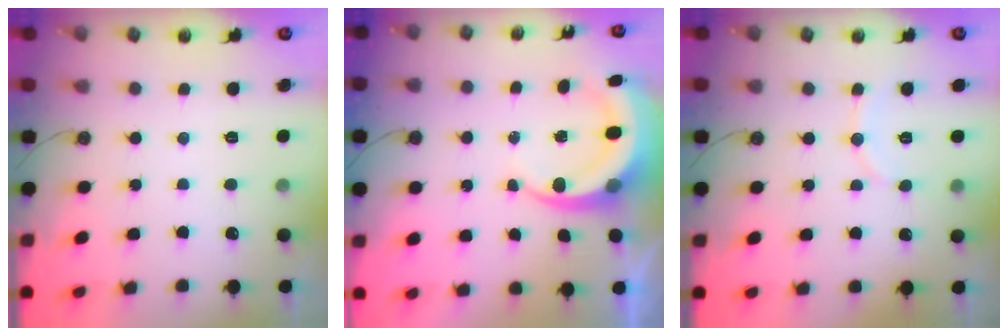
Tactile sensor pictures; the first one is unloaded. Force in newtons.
{"total": 7.4, "press": 7.4, "slide": 0.8}
{"total": 5.3, "press": 5.2, "slide": 1.3}